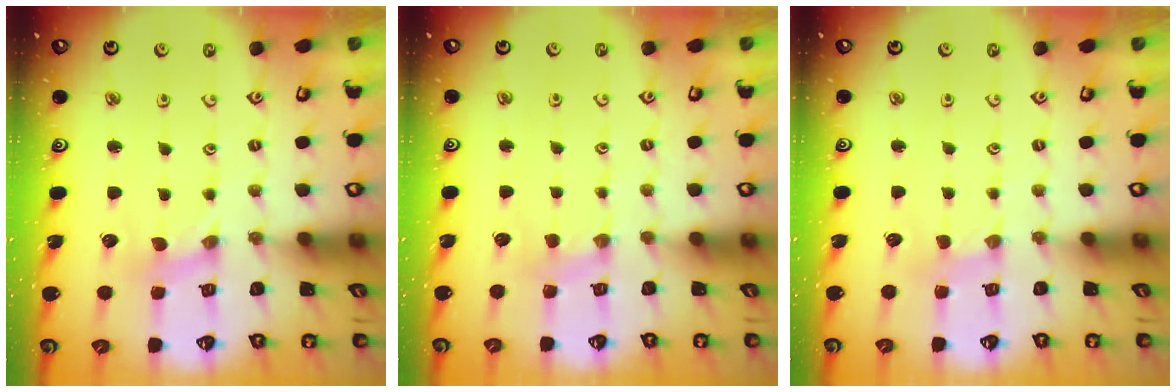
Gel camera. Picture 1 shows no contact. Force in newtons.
{"total": 2.3, "press": 2.3, "slide": 0.4}
{"total": 1.0, "press": 0.9, "slide": 0.3}